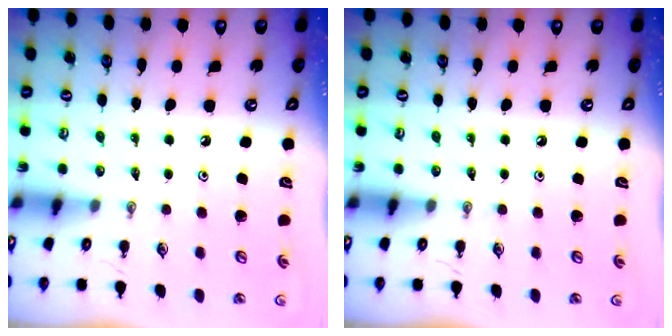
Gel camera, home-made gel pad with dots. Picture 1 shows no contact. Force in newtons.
{"total": 0.0}